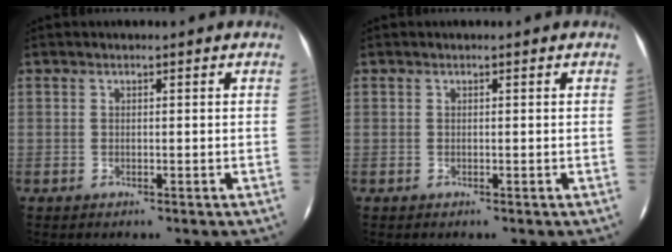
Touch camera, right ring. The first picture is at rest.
{"total": 0.0}